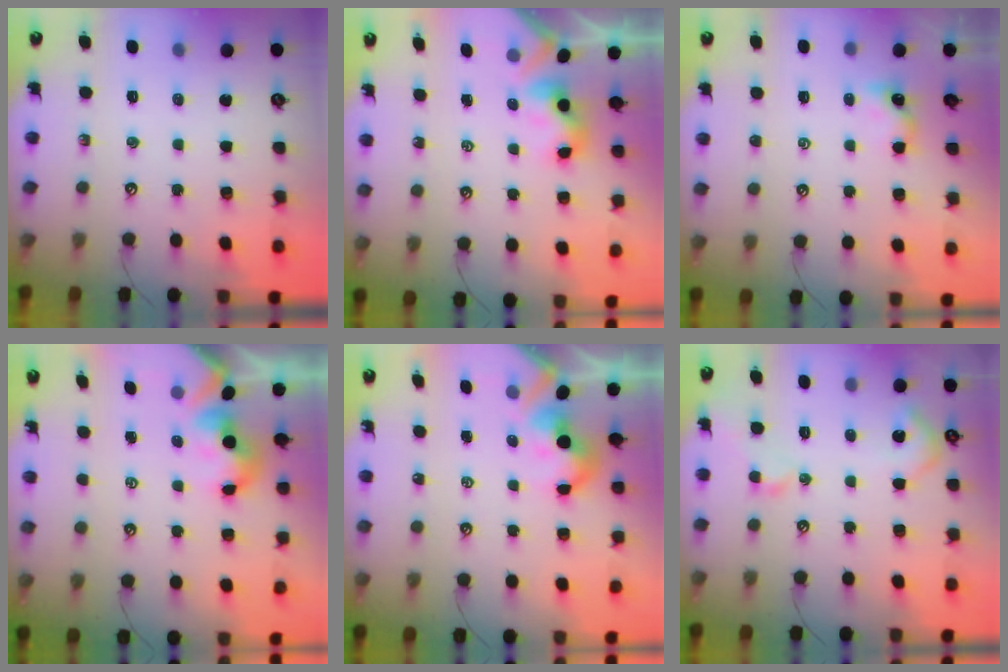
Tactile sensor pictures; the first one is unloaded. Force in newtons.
{"total": 3.5, "press": 3.5, "slide": 0.2}
{"total": 0.8, "press": 0.6, "slide": 0.4}
{"total": 1.3, "press": 1.3, "slide": 0.0}
{"total": 4.6, "press": 4.6, "slide": 0.7}
{"total": 6.2, "press": 6.1, "slide": 0.8}